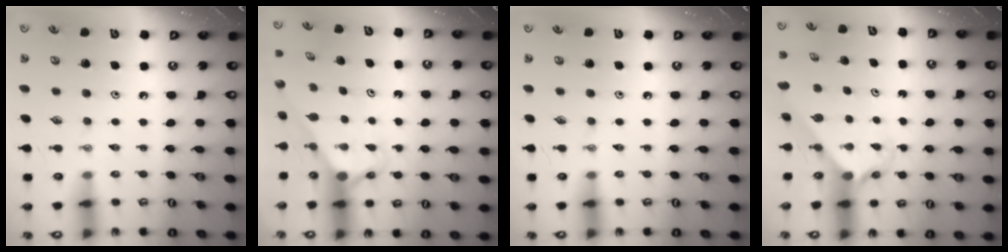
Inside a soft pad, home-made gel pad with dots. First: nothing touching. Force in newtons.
{"total": 2.7, "press": 2.7, "slide": 0.0}
{"total": 0.0}
{"total": 2.4, "press": 2.4, "slide": 0.2}